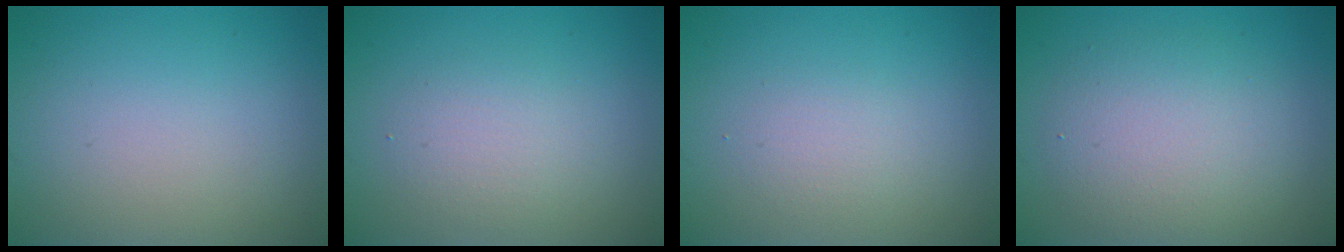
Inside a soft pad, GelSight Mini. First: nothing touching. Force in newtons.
{"total": 2.4, "press": 2.4, "slide": 0.1}
{"total": 1.4, "press": 1.4, "slide": 0.0}
{"total": 5.0, "press": 5.0, "slide": 0.3}